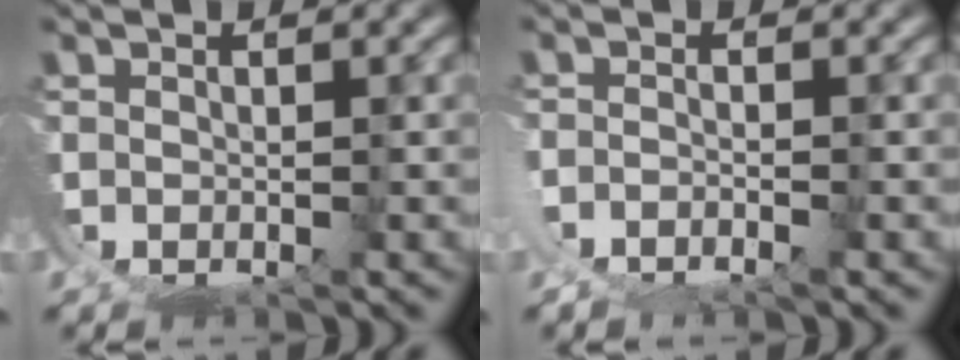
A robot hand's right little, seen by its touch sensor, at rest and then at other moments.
{"total": 1.7, "force": [-1.4, -0.3, 0.8], "torque": [-0.009, -0.007, -0.020]}